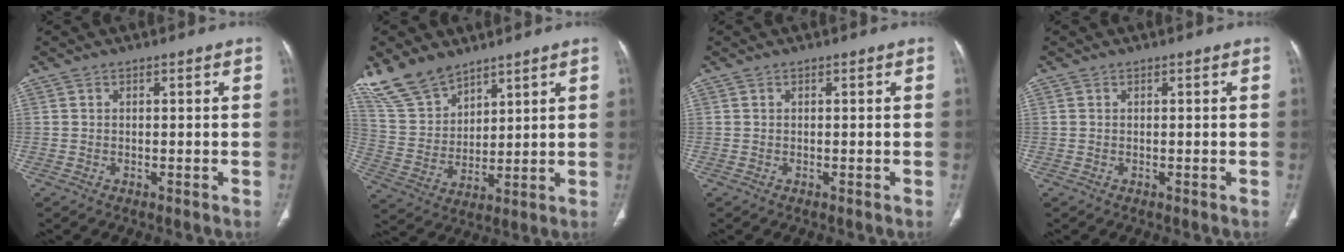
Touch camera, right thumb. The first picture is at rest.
{"total": 11.1, "force": [8.8, 5.7, 3.7], "torque": [-0.063, -0.038, 0.191]}
{"total": 0.0}
{"total": 0.0}